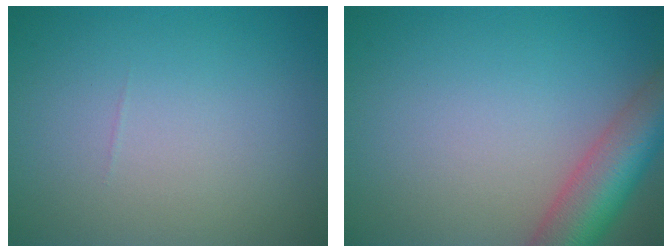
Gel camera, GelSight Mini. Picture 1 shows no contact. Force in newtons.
{"total": 7.1, "press": 7.1, "slide": 0.4}